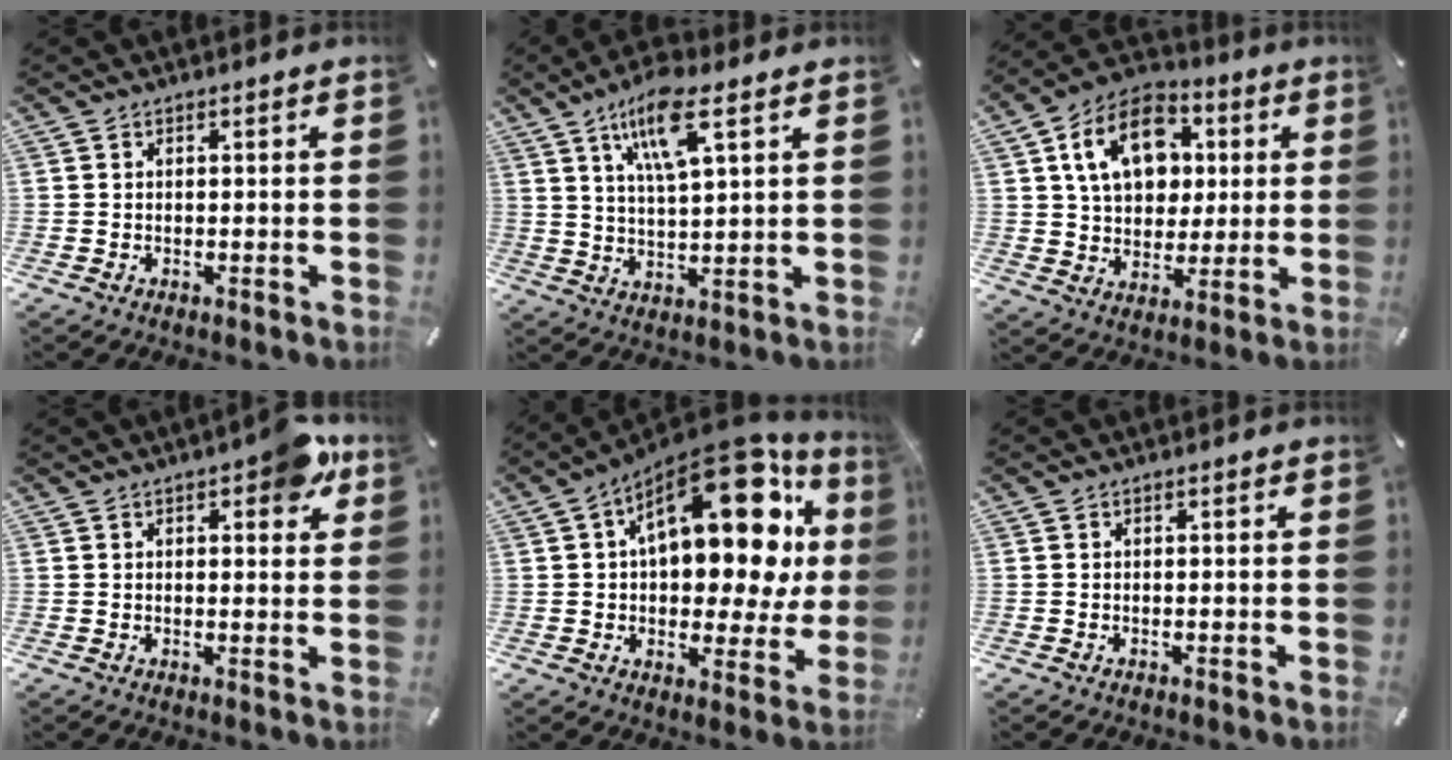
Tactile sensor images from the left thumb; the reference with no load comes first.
{"total": 11.3, "force": [6.4, 3.1, 8.7], "torque": [-0.165, -0.007, 0.111]}
{"total": 15.5, "force": [4.4, 11.8, 9.1], "torque": [-0.154, 0.007, 0.083]}
{"total": 6.5, "force": [2.8, 3.1, 4.9], "torque": [-0.055, -0.006, 0.039]}
{"total": 24.5, "force": [9.9, 11.9, 18.9], "torque": [-0.279, -0.072, 0.157]}
{"total": 0.0}